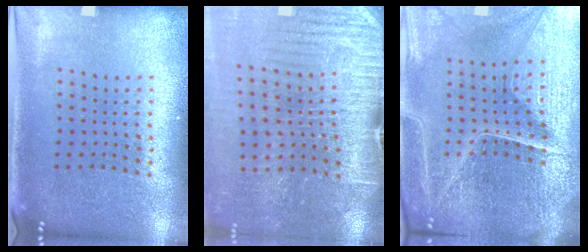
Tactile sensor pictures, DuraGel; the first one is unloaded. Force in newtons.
{"total": 4.1, "press": 4.0, "slide": 0.9}
{"total": 6.7, "press": 5.9, "slide": 3.2}